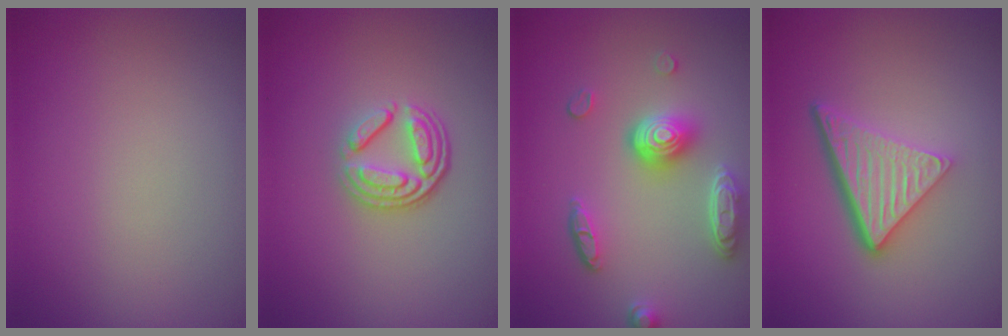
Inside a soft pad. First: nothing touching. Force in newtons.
{"total": 3.9, "press": 2.8, "slide": 2.7}
{"total": 5.2, "press": 3.8, "slide": 3.5}
{"total": 5.6, "press": 3.7, "slide": 4.2}